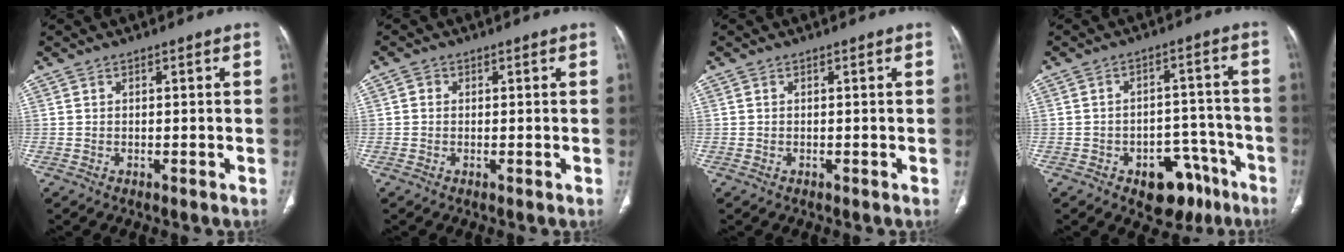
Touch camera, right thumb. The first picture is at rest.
{"total": 1.1, "force": [0.1, 1.0, 0.4], "torque": [-0.003, 0.003, -0.001]}
{"total": 0.0}
{"total": 11.0, "force": [-6.4, 6.8, 5.7], "torque": [-0.034, 0.053, -0.080]}